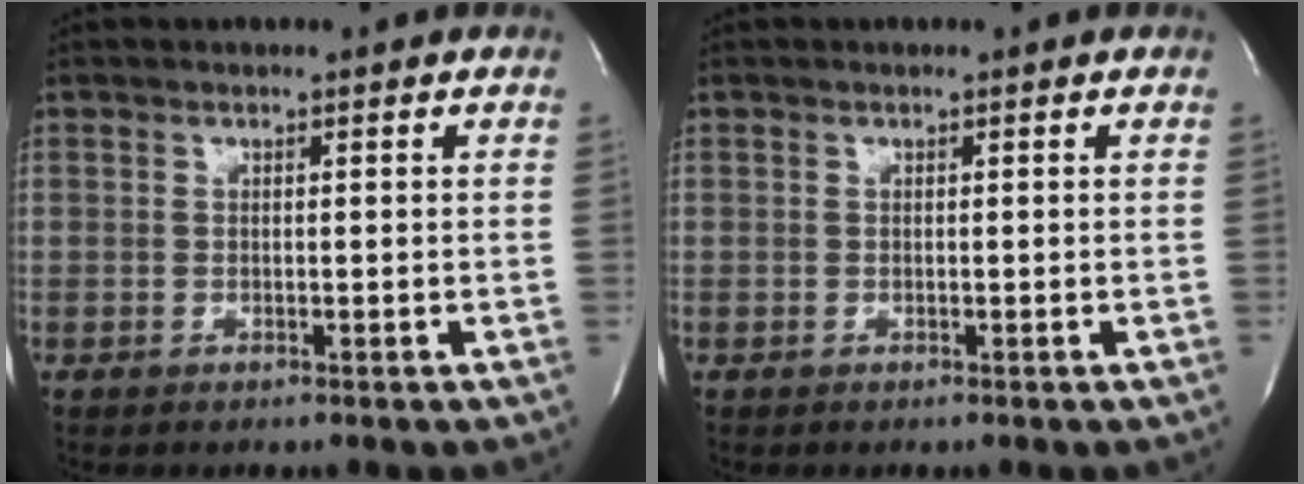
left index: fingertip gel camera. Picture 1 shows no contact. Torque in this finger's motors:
{"motor_torque": [0.01, 0.01, 0.00, 0.00]}